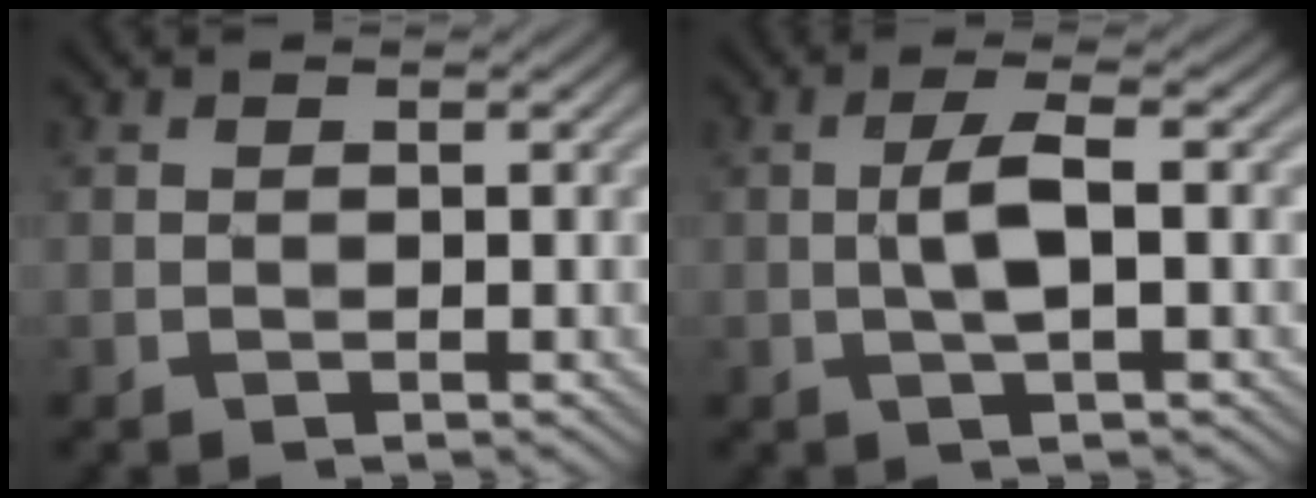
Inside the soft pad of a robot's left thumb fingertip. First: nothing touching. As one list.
[{"total": 3.9, "force": [-0.2, 0.8, 3.8], "torque": [-0.077, 0.007, -0.008]}]